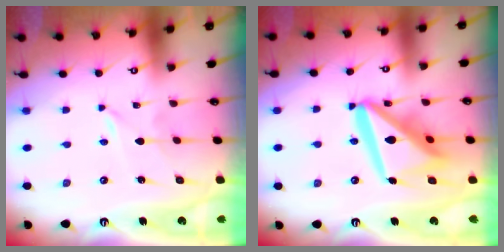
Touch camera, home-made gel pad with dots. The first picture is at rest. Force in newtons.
{"total": 19.9, "press": 19.7, "slide": 2.3}